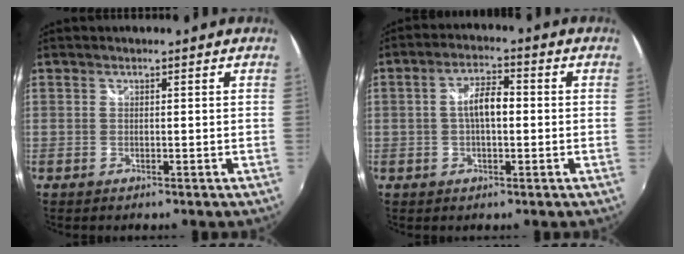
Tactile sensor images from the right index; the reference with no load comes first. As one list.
[{"total": 5.6, "force": [-0.1, 2.3, 5.1], "torque": [-0.094, 0.012, -0.002]}]